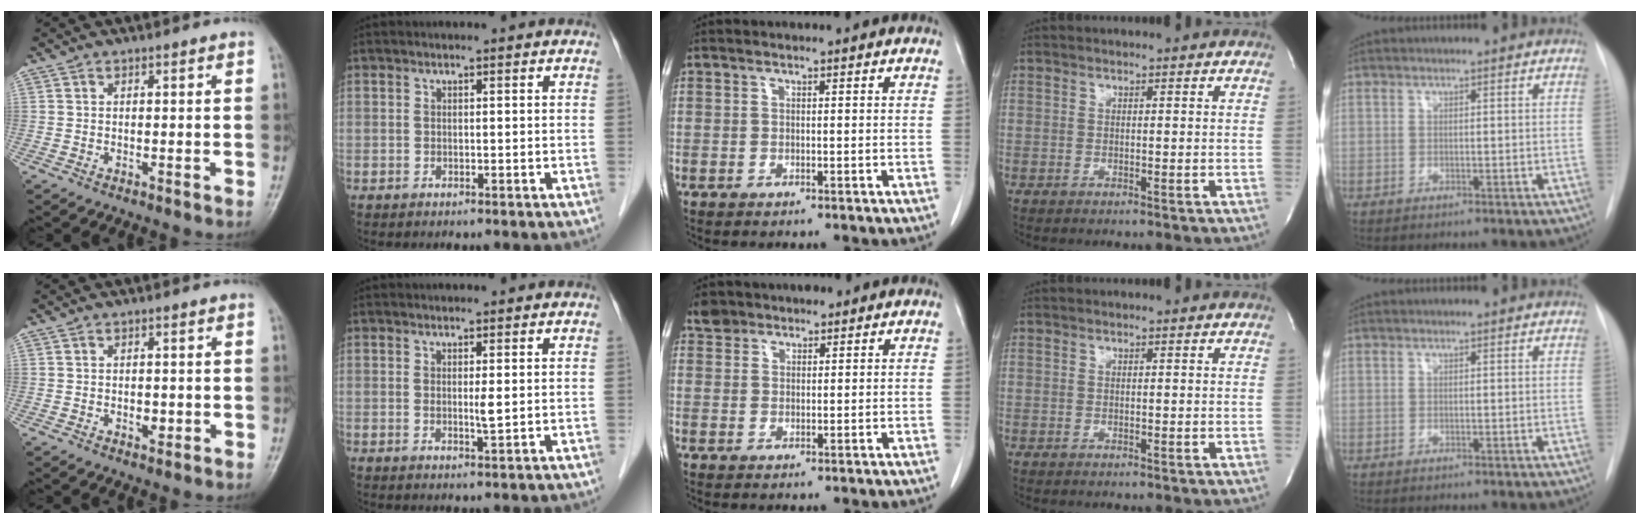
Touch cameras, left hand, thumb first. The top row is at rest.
{"thumb": {"total": 2.1, "force": [-0.3, 1.4, 1.6], "torque": [-0.018, 0.000, -0.003]}, "index": {"total": 1.4, "force": [0.2, 0.1, 1.4], "torque": [-0.029, -0.008, 0.005]}, "middle": {"total": 2.9, "force": [2.3, 1.8, 0.1], "torque": [0.002, 0.010, 0.037]}}